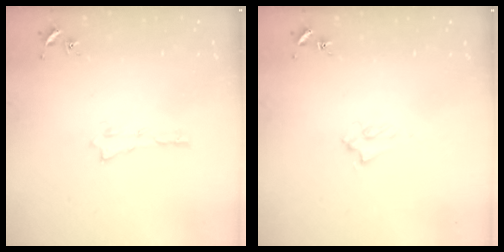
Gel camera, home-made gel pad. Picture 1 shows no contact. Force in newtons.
{"total": 1.7, "press": 1.6, "slide": 0.3}